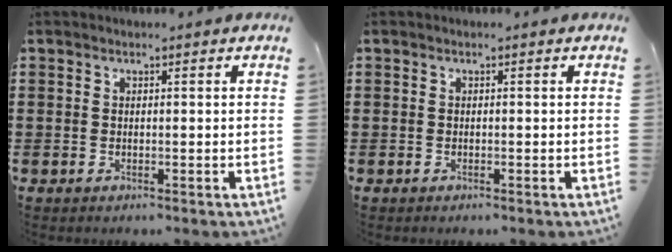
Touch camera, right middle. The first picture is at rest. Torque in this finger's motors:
{"motor_torque": [0.02, -0.13, -0.02, 0.02]}